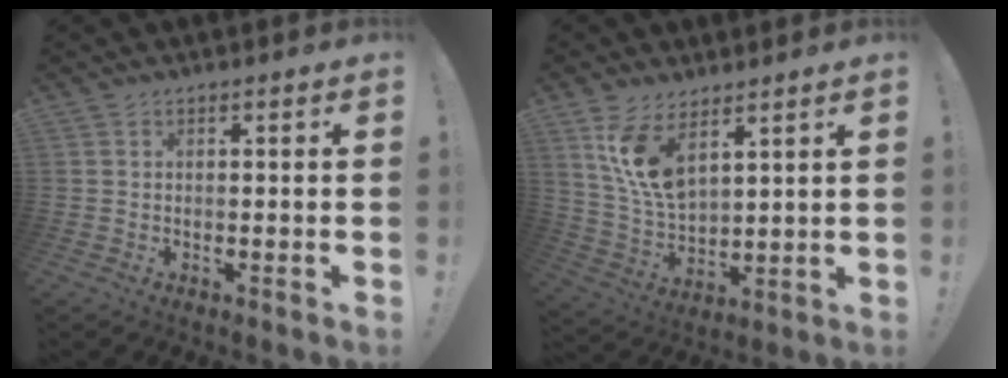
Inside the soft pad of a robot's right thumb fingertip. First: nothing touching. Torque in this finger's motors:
{"motor_torque": [0.22, 0.44, 0.98, 1.09, 0.12]}